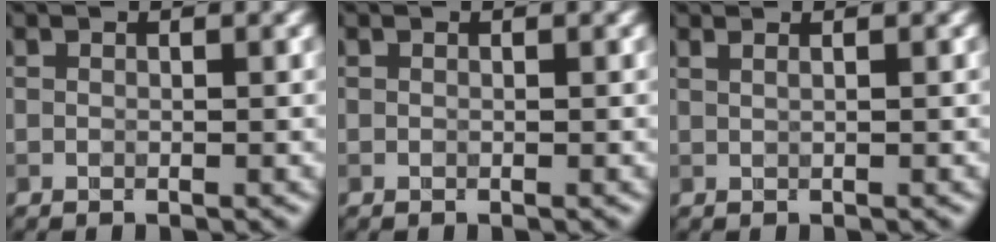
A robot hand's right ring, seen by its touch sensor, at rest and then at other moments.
{"total": 0.0}
{"total": 0.8, "force": [0.6, 0.2, 0.5], "torque": [-0.010, 0.000, 0.004]}